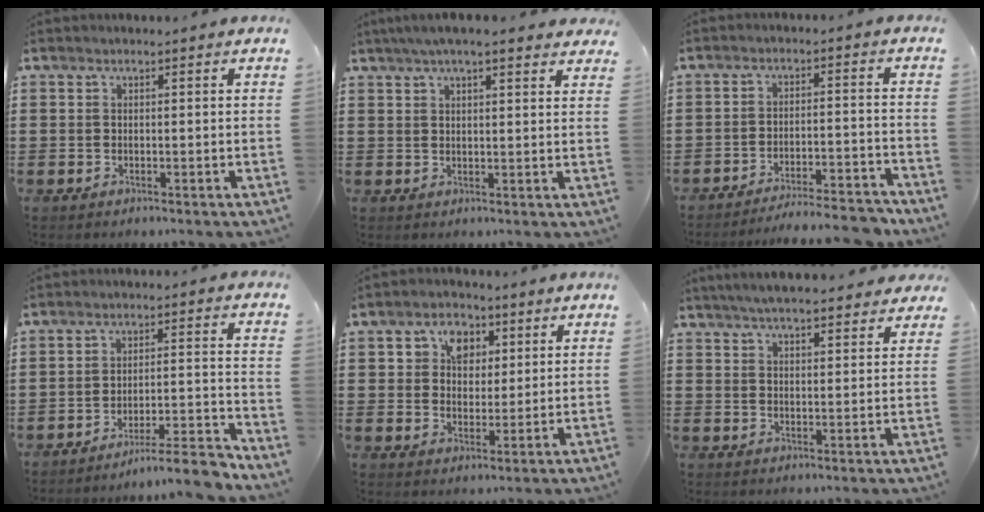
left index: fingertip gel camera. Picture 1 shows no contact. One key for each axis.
{"total": 4.6, "fx": 3.7, "fy": 0.3, "fz": 2.6, "tx": -0.060, "ty": 0.002, "tz": 0.067}
{"total": 5.7, "fx": -5.4, "fy": 0.1, "fz": 1.8, "tx": -0.024, "ty": -0.004, "tz": -0.101}
{"total": 6.7, "fx": -6.2, "fy": -0.1, "fz": 2.5, "tx": -0.033, "ty": 0.001, "tz": -0.116}
{"total": 5.6, "fx": 2.6, "fy": 4.2, "fz": 2.7, "tx": -0.055, "ty": 0.011, "tz": 0.041}
{"total": 5.0, "fx": 4.8, "fy": 0.2, "fz": 1.5, "tx": -0.043, "ty": -0.013, "tz": 0.087}